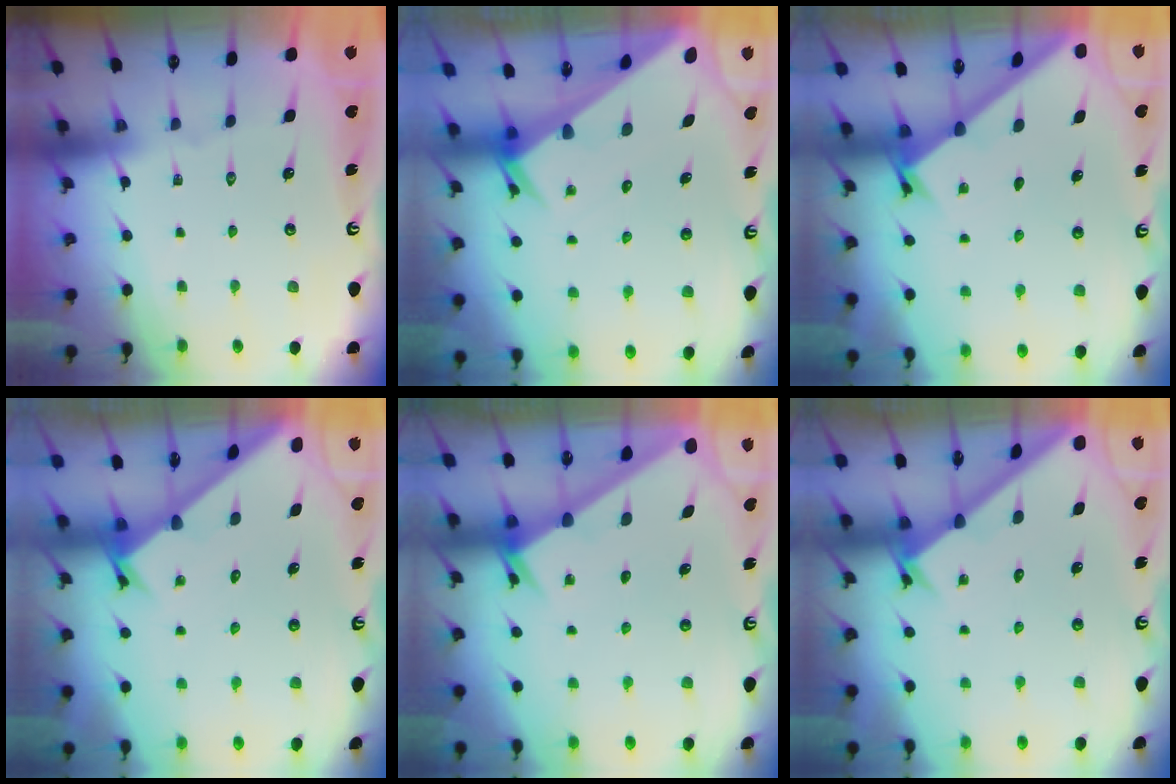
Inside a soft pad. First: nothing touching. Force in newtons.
{"total": 3.8, "press": 3.8, "slide": 0.2}
{"total": 1.7, "press": 1.7, "slide": 0.2}
{"total": 2.2, "press": 2.2, "slide": 0.1}
{"total": 1.9, "press": 1.9, "slide": 0.1}
{"total": 2.1, "press": 2.1, "slide": 0.2}